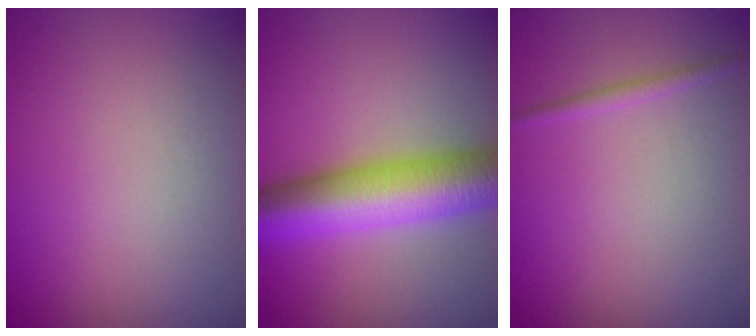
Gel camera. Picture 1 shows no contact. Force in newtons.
{"total": 9.0, "press": 9.0, "slide": 0.1}
{"total": 0.9, "press": 0.9, "slide": 0.0}